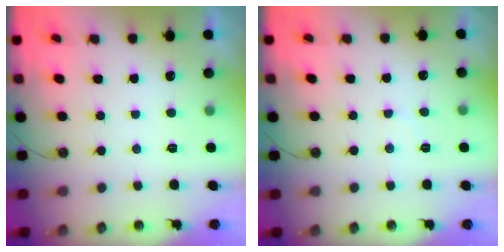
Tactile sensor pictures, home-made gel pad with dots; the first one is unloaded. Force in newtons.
{"total": 4.9, "press": 4.8, "slide": 0.9}